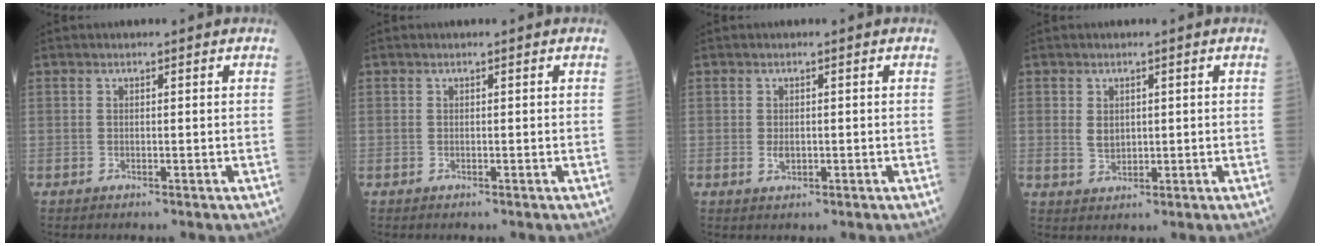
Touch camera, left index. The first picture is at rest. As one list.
[{"total": 0.0}, {"total": 1.4, "force": [-0.2, 0.9, 1.1], "torque": [-0.023, -0.001, 0.000]}, {"total": 2.7, "force": [0.5, 2.0, 1.7], "torque": [-0.034, 0.001, 0.017]}]